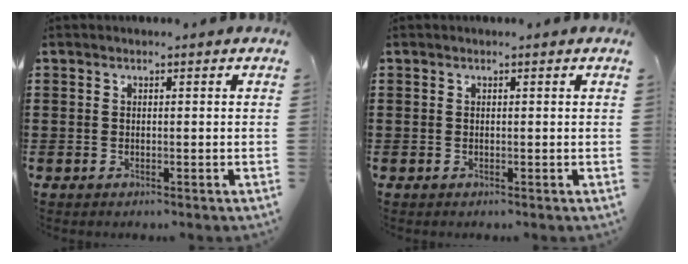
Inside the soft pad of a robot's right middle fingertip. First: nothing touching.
{"total": 0.0}